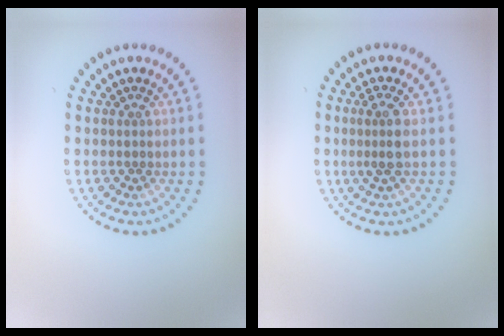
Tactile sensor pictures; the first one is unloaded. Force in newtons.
{"total": 2.1, "press": 1.7, "slide": 1.2}